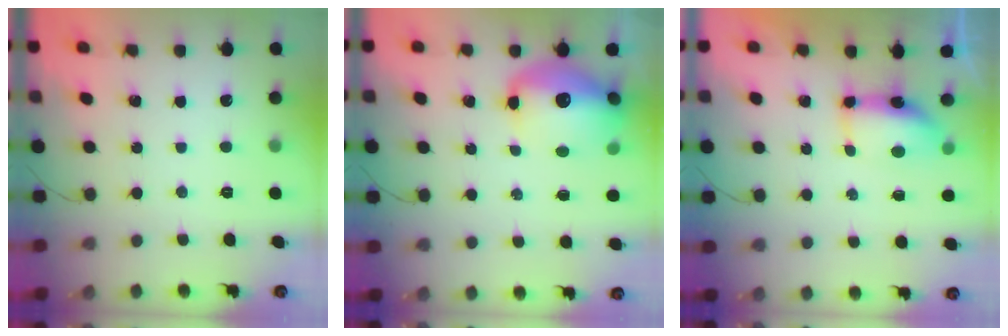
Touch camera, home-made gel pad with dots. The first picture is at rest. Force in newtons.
{"total": 14.1, "press": 13.7, "slide": 3.3}
{"total": 6.7, "press": 6.6, "slide": 0.5}